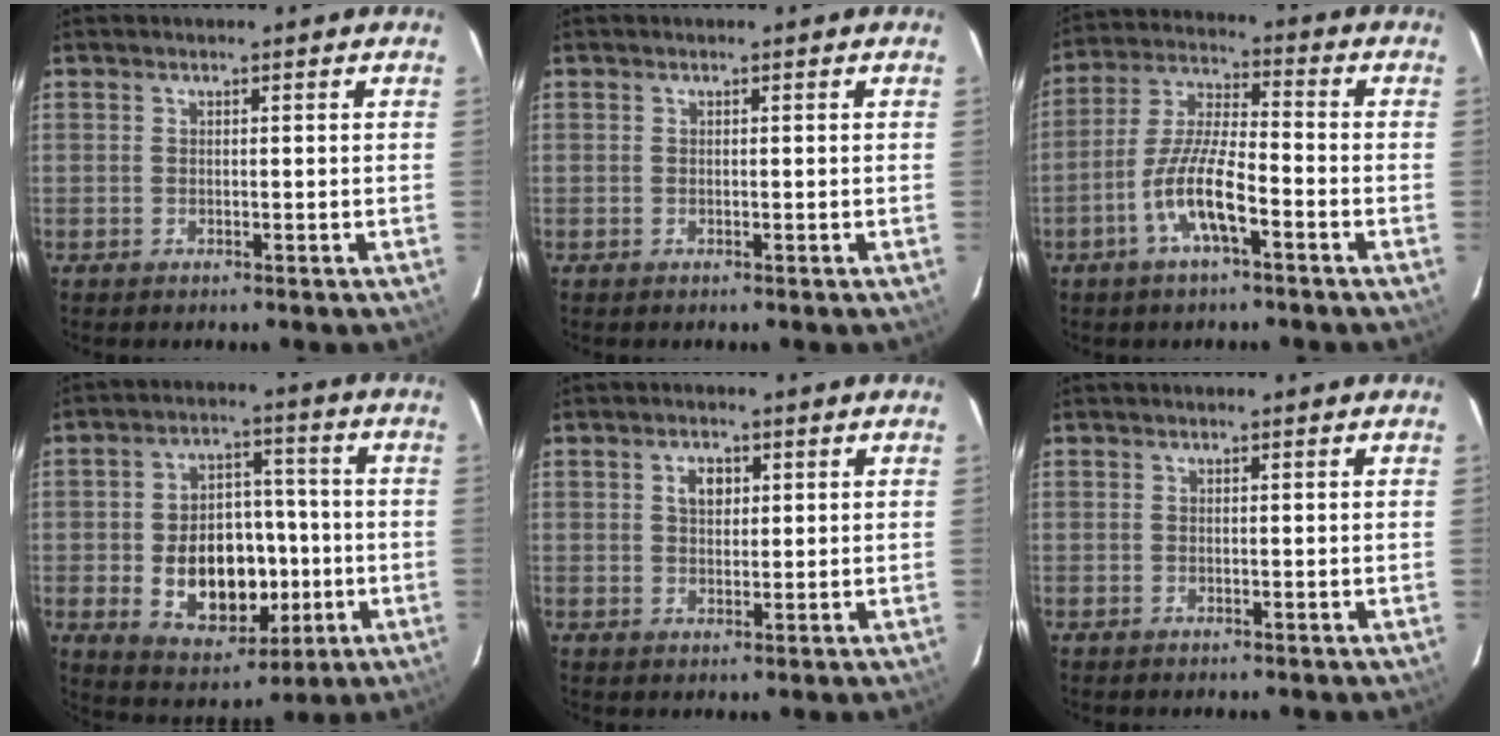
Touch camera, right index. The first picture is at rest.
{"total": 0.0}
{"total": 10.1, "force": [-4.9, 2.1, 8.6], "torque": [-0.184, 0.002, -0.092]}
{"total": 14.9, "force": [-2.9, 10.2, 10.5], "torque": [-0.209, 0.016, -0.019]}
{"total": 3.3, "force": [1.1, 2.3, 2.1], "torque": [-0.032, 0.008, 0.020]}
{"total": 0.0}